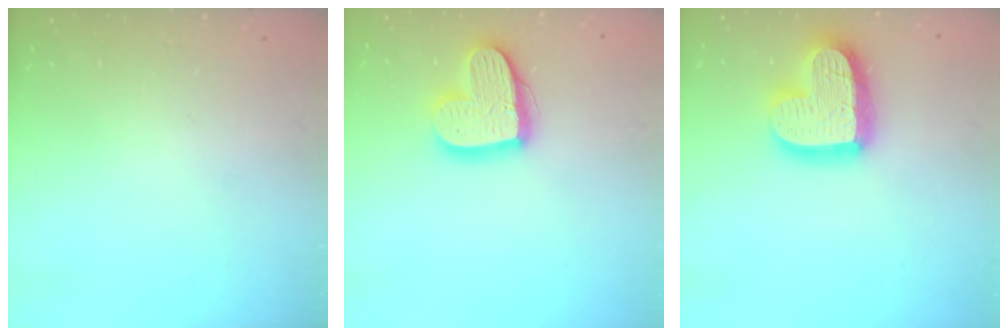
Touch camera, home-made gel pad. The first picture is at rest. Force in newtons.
{"total": 16.1, "press": 16.1, "slide": 1.3}
{"total": 17.7, "press": 17.7, "slide": 1.5}